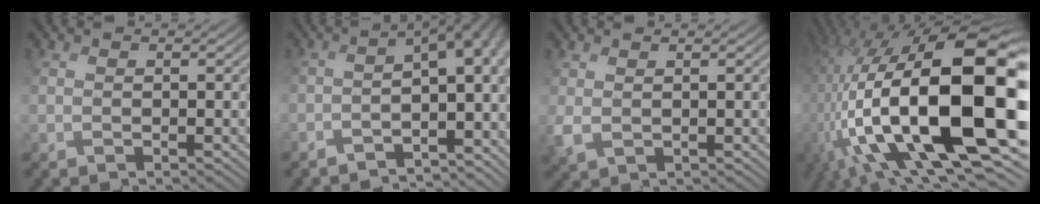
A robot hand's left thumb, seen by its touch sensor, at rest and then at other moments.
{"total": 9.2, "force": [-4.0, 3.3, 7.6], "torque": [-0.096, -0.010, -0.047]}
{"total": 1.2, "force": [0.8, 0.6, 0.7], "torque": [-0.025, -0.005, 0.022]}
{"total": 21.4, "force": [-2.6, 10.5, 18.5], "torque": [-0.370, -0.021, -0.046]}